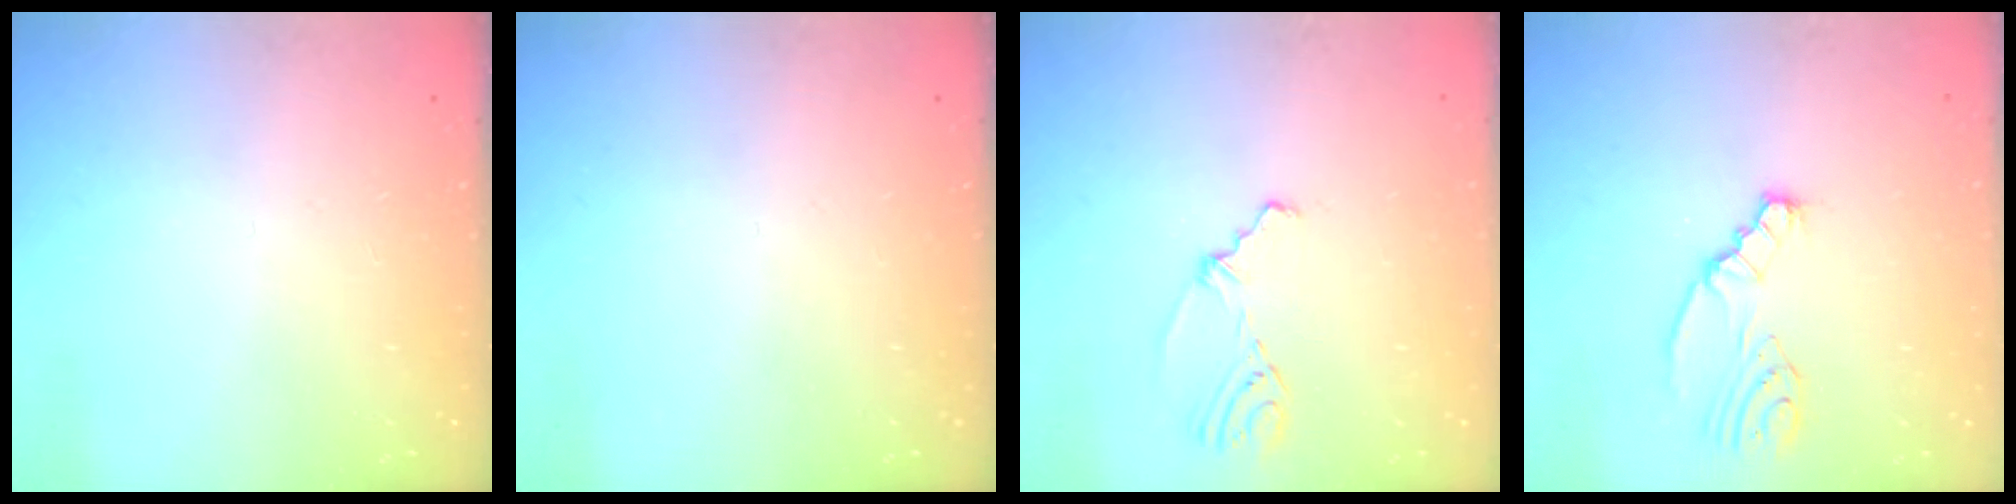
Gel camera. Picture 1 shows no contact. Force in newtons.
{"total": 0.0}
{"total": 2.8, "press": 2.3, "slide": 1.5}
{"total": 2.4, "press": 2.4, "slide": 0.4}